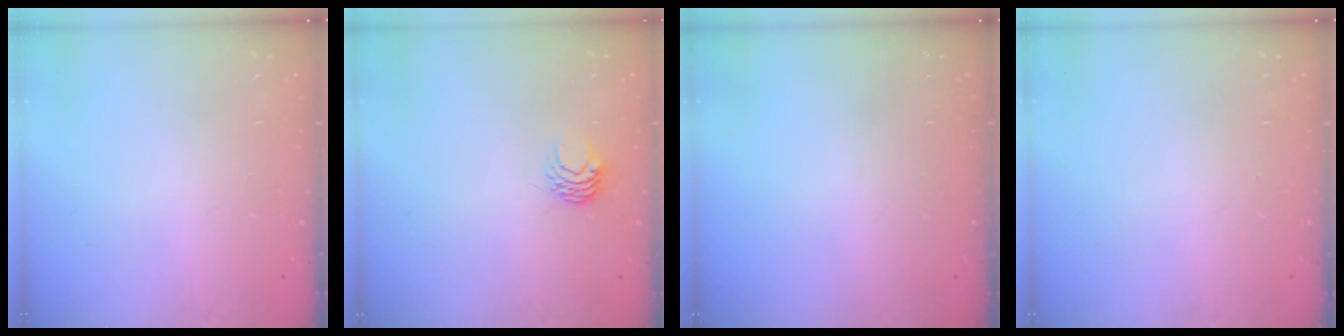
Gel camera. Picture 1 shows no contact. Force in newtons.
{"total": 3.9, "press": 3.9, "slide": 0.3}
{"total": 0.0}
{"total": 0.0}